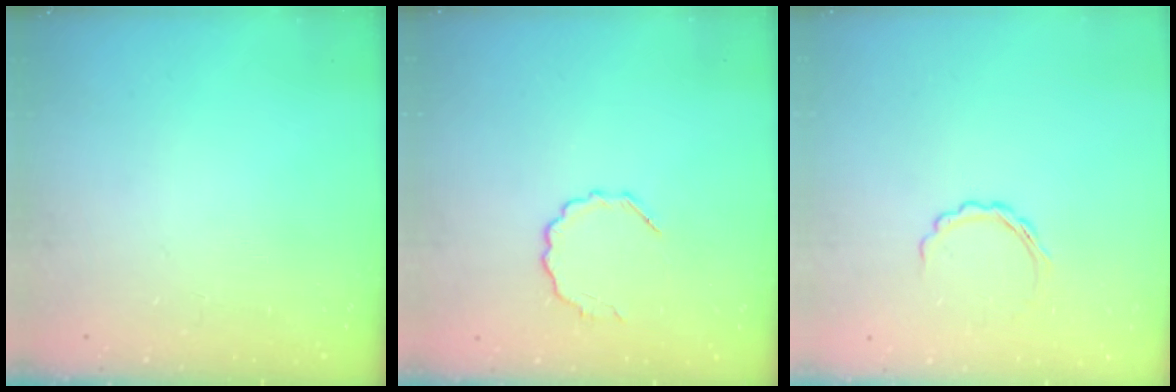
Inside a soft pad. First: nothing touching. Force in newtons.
{"total": 5.7, "press": 5.5, "slide": 1.3}
{"total": 3.2, "press": 3.1, "slide": 0.8}